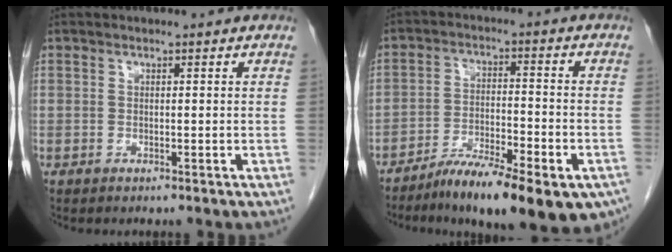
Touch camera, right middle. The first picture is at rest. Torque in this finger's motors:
{"motor_torque": [0.41, -0.37, 0.16, 0.06]}